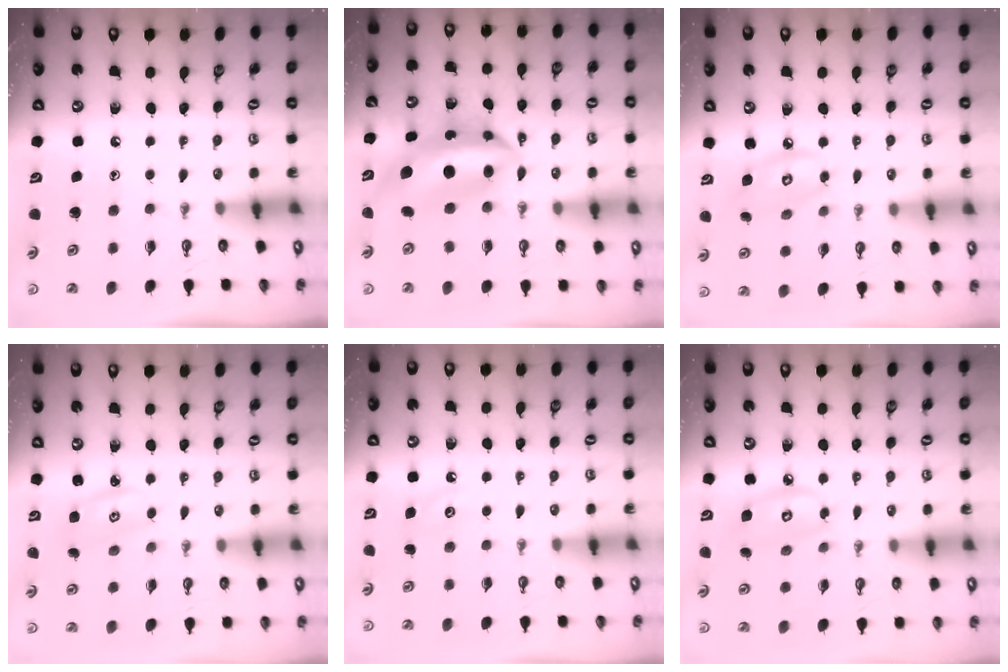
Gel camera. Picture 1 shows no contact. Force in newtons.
{"total": 10.2, "press": 10.2, "slide": 1.0}
{"total": 7.4, "press": 7.4, "slide": 0.3}
{"total": 2.6, "press": 2.6, "slide": 0.2}
{"total": 3.5, "press": 3.5, "slide": 0.4}
{"total": 7.9, "press": 7.8, "slide": 0.5}